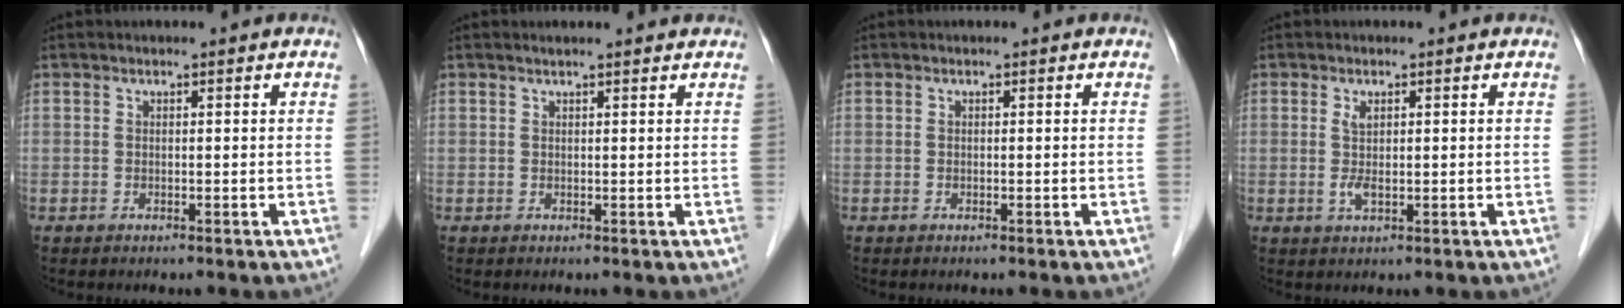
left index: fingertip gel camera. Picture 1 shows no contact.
{"total": 3.6, "force": [3.2, 0.5, 1.4], "torque": [-0.021, 0.019, 0.036]}
{"total": 0.0}
{"total": 2.3, "force": [0.3, 0.8, 2.2], "torque": [-0.046, -0.001, 0.010]}